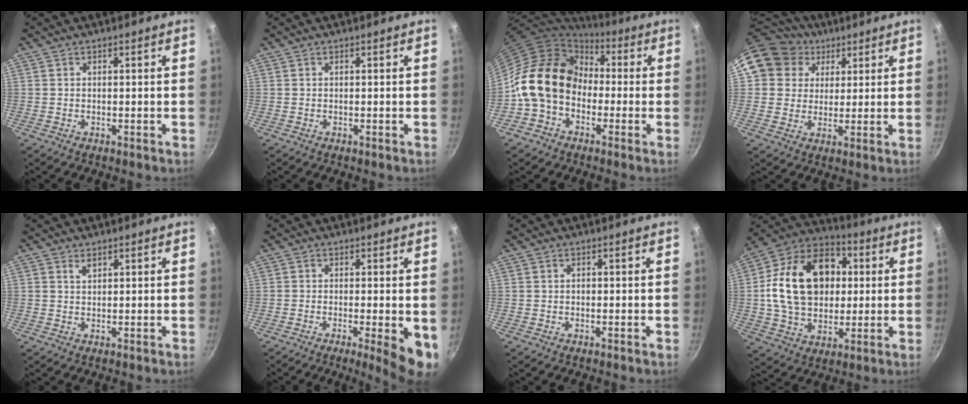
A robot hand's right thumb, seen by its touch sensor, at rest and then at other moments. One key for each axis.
{"total": 0.0}
{"total": 16.1, "fx": -1.5, "fy": 12.8, "fz": 9.7, "tx": -0.136, "ty": 0.047, "tz": -0.043}
{"total": 12.6, "fx": 5.9, "fy": 10.6, "fz": 3.2, "tx": -0.032, "ty": 0.005, "tz": 0.098}
{"total": 1.5, "fx": 0.9, "fy": 0.9, "fz": 0.8, "tx": -0.012, "ty": -0.003, "tz": 0.015}
{"total": 7.8, "fx": -1.9, "fy": 1.6, "fz": 7.4, "tx": -0.091, "ty": -0.004, "tz": -0.023}
{"total": 0.5, "fx": -0.1, "fy": 0.4, "fz": 0.3, "tx": -0.002, "ty": 0.004, "tz": 0.000}
{"total": 22.9, "fx": 2.8, "fy": 16.8, "fz": 15.3, "tx": -0.234, "ty": 0.026, "tz": 0.041}